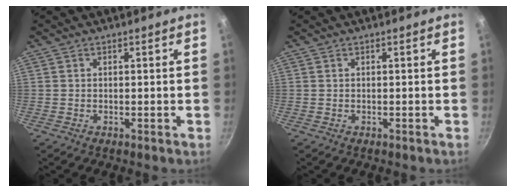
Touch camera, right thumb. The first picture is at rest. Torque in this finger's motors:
{"motor_torque": [0.00, 0.00, 0.01, 0.01, 0.03]}